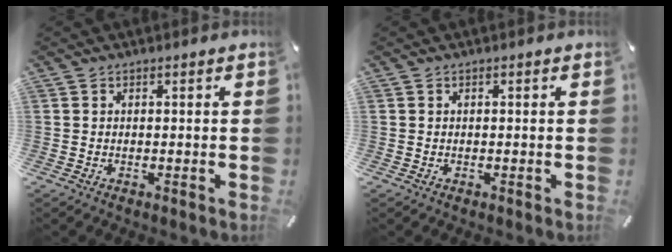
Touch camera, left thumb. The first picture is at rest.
{"total": 0.0}